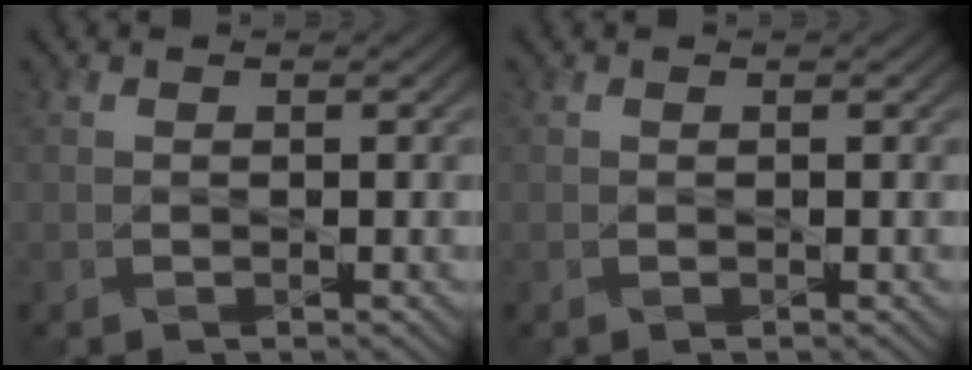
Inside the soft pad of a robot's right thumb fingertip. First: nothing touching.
{"total": 0.0}